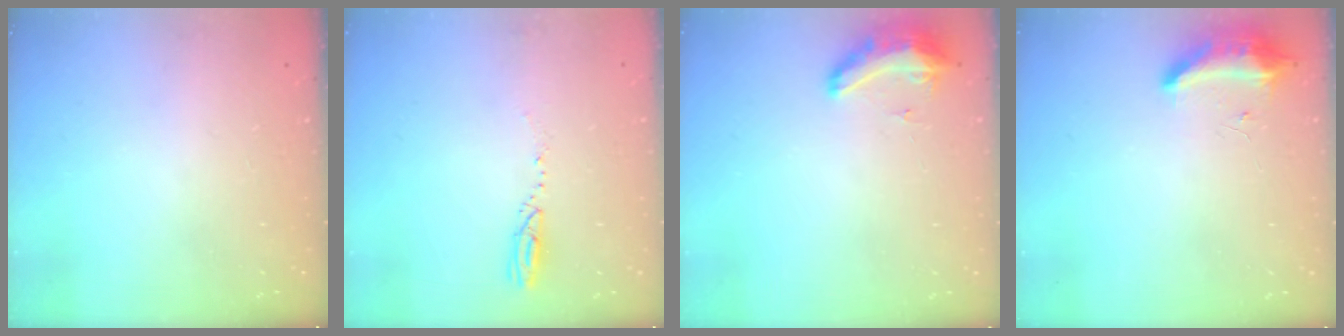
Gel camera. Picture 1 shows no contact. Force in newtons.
{"total": 3.5, "press": 3.4, "slide": 0.7}
{"total": 13.8, "press": 10.1, "slide": 9.4}
{"total": 18.4, "press": 10.9, "slide": 14.8}